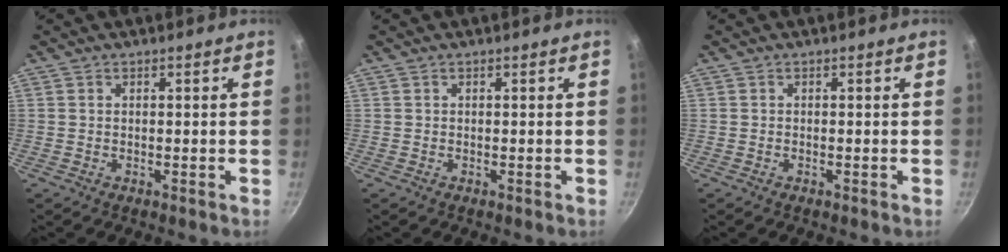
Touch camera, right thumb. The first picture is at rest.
{"total": 0.0}
{"total": 0.0}